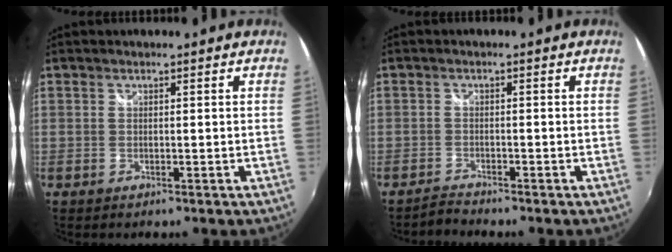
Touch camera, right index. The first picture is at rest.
{"total": 1.9, "force": [-1.9, 0.1, -0.2], "torque": [-0.005, -0.002, -0.042]}